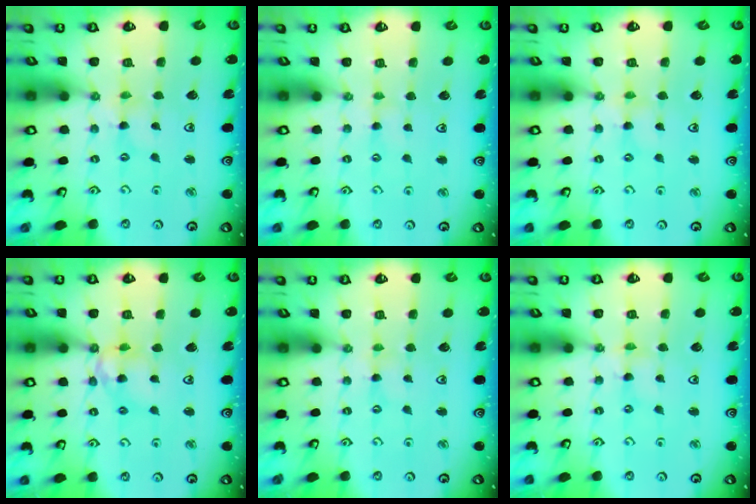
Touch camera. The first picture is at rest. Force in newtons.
{"total": 2.5, "press": 2.5, "slide": 0.3}
{"total": 2.5, "press": 2.5, "slide": 0.2}
{"total": 10.9, "press": 10.9, "slide": 1.0}
{"total": 0.5, "press": 0.5, "slide": 0.2}
{"total": 0.8, "press": 0.7, "slide": 0.2}